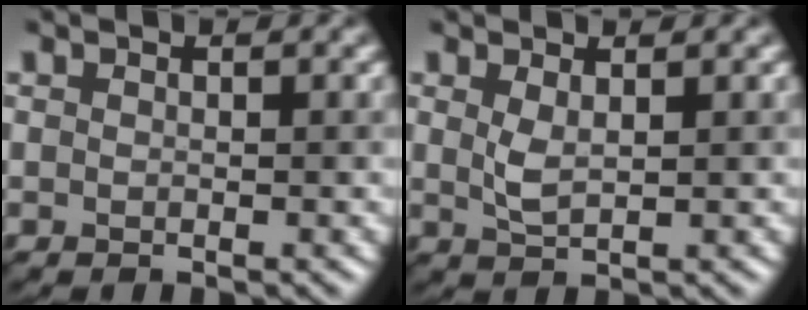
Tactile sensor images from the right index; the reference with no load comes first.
{"total": 1.5, "force": [0.6, 0.5, 1.3], "torque": [-0.032, 0.004, 0.018]}